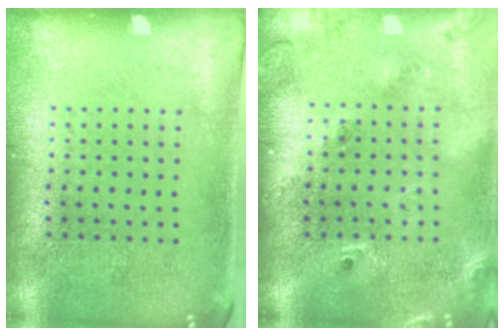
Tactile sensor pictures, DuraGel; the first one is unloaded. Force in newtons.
{"total": 2.4, "press": 1.7, "slide": 1.6}